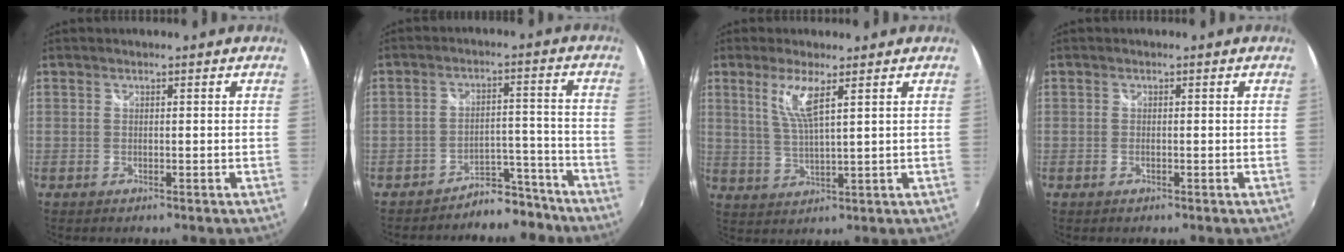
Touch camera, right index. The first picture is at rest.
{"total": 7.6, "force": [-6.8, 3.4, 0.7], "torque": [-0.004, 0.037, -0.087]}
{"total": 6.0, "force": [2.8, 0.5, 5.2], "torque": [-0.108, -0.008, 0.060]}
{"total": 0.7, "force": [-0.3, 0.4, 0.5], "torque": [-0.011, -0.001, -0.006]}